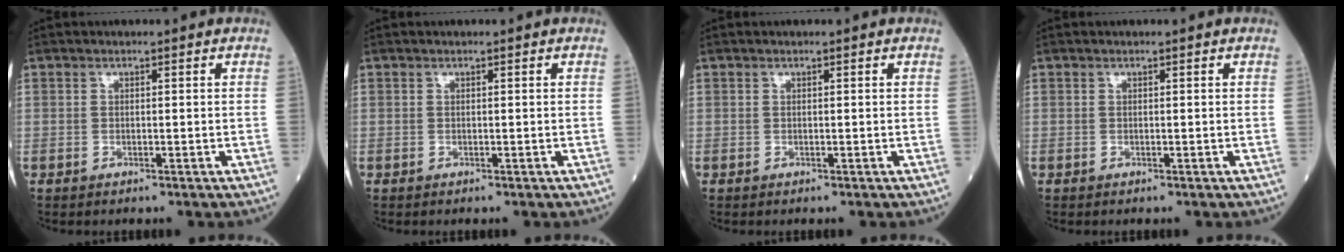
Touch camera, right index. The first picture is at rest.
{"total": 0.0}
{"total": 0.0}
{"total": 0.0}